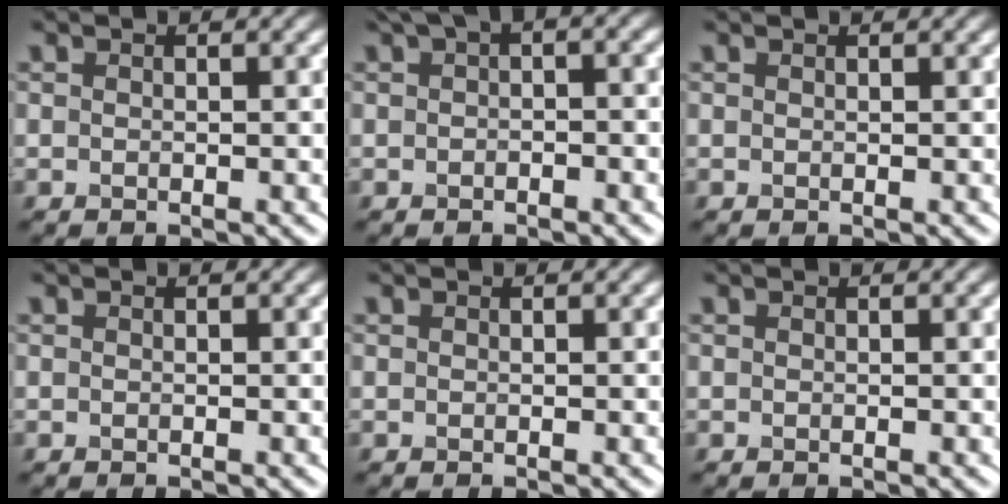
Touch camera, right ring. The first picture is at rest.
{"total": 2.4, "force": [0.8, 1.0, 2.0], "torque": [-0.028, 0.009, 0.006]}
{"total": 0.7, "force": [0.6, 0.1, 0.2], "torque": [-0.002, 0.000, 0.006]}
{"total": 0.0}
{"total": 0.0}
{"total": 0.0}